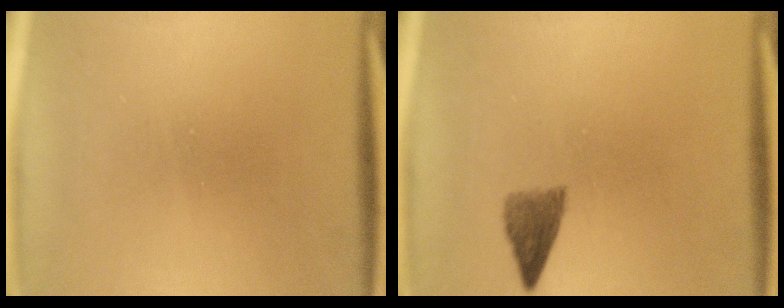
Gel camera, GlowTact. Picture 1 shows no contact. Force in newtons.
{"total": 3.0}